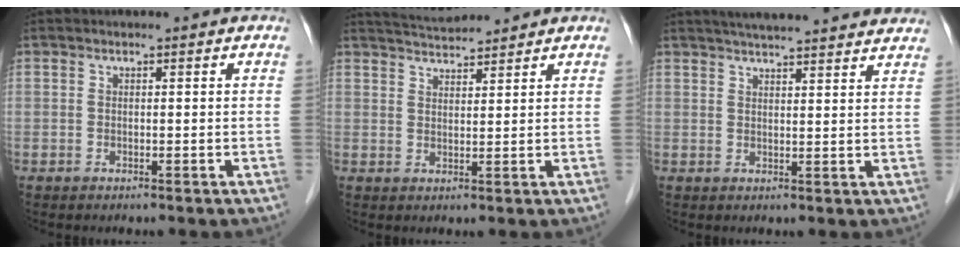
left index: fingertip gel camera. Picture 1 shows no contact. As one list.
[{"total": 5.2, "force": [5.1, 0.2, 0.9], "torque": [-0.022, 0.025, 0.088]}, {"total": 17.0, "force": [15.5, 1.5, 6.7], "torque": [-0.096, 0.025, 0.197]}]